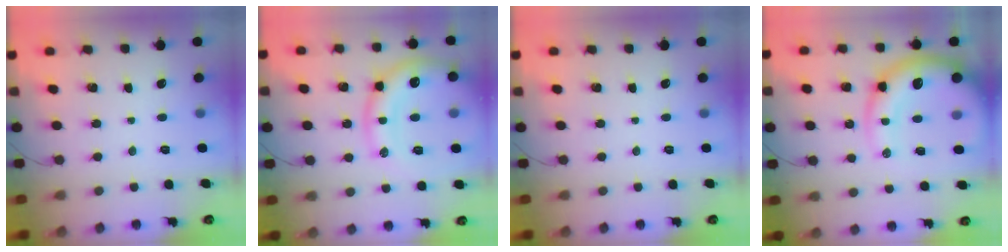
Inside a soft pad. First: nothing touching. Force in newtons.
{"total": 16.8, "press": 16.7, "slide": 2.0}
{"total": 0.0}
{"total": 19.5, "press": 18.9, "slide": 4.5}